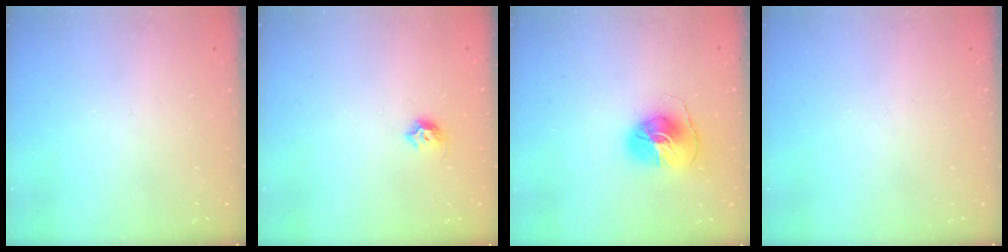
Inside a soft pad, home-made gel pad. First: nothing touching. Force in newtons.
{"total": 5.7, "press": 5.6, "slide": 1.0}
{"total": 8.5, "press": 8.5, "slide": 0.2}
{"total": 0.0}